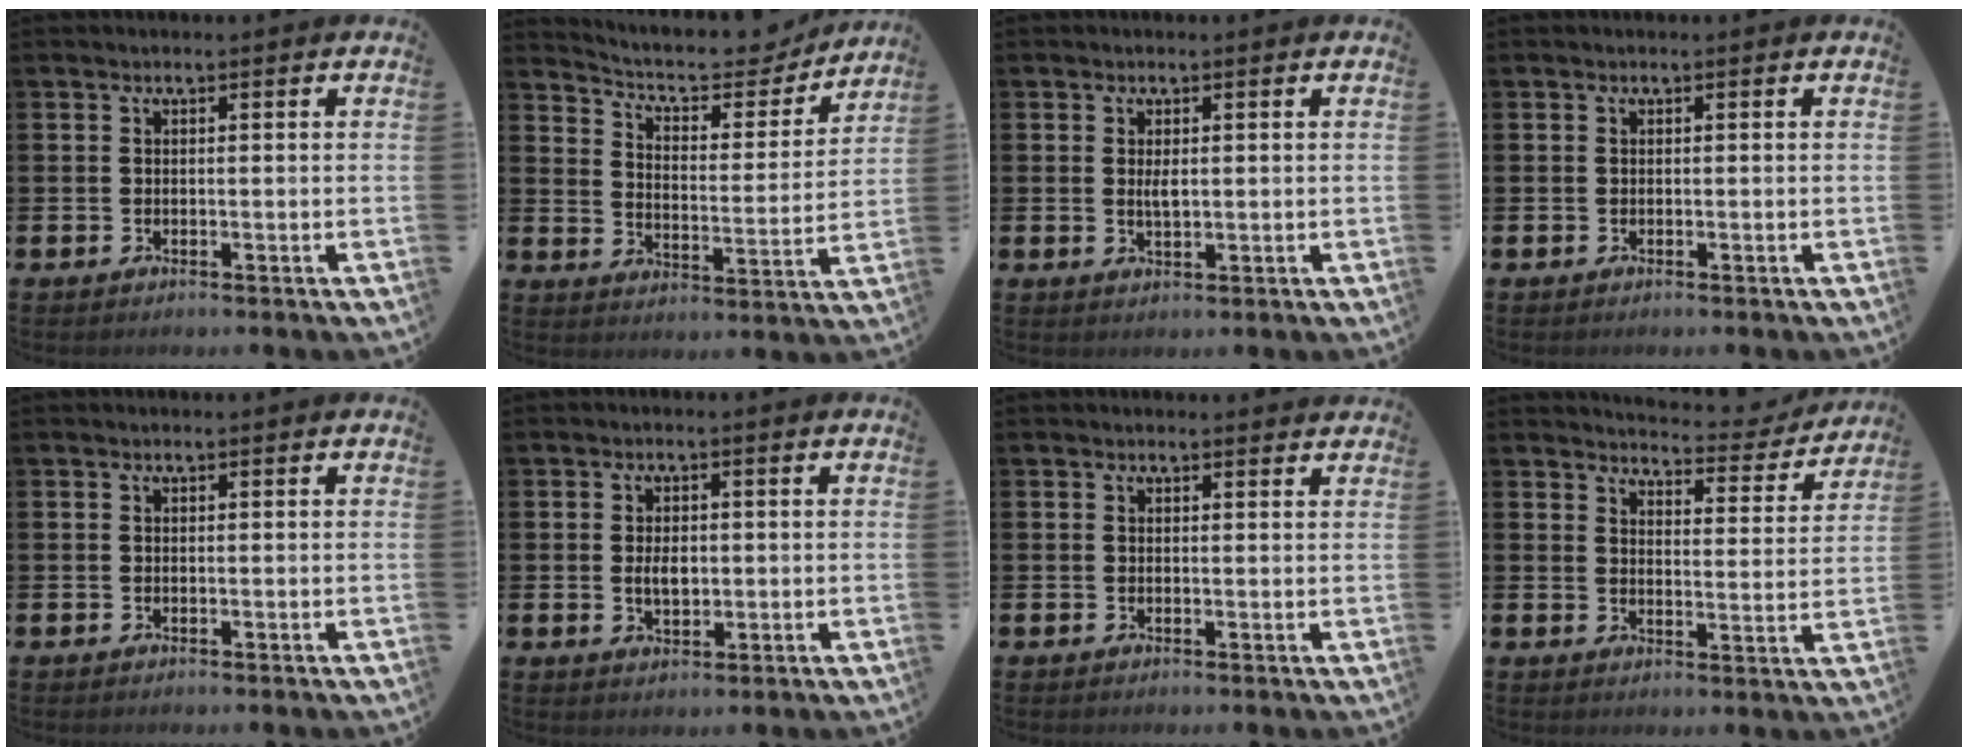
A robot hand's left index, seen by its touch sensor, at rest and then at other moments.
{"total": 7.4, "force": [6.8, 2.1, 2.0], "torque": [-0.061, -0.051, 0.113]}
{"total": 1.7, "force": [0.3, 0.6, 1.6], "torque": [-0.029, 0.000, 0.003]}
{"total": 0.0}
{"total": 0.0}
{"total": 3.0, "force": [-0.1, 1.8, 2.3], "torque": [-0.027, -0.001, -0.007]}
{"total": 0.7, "force": [0.7, 0.1, 0.1], "torque": [0.008, -0.004, 0.010]}
{"total": 4.5, "force": [4.4, 0.8, 0.6], "torque": [-0.011, -0.042, 0.069]}